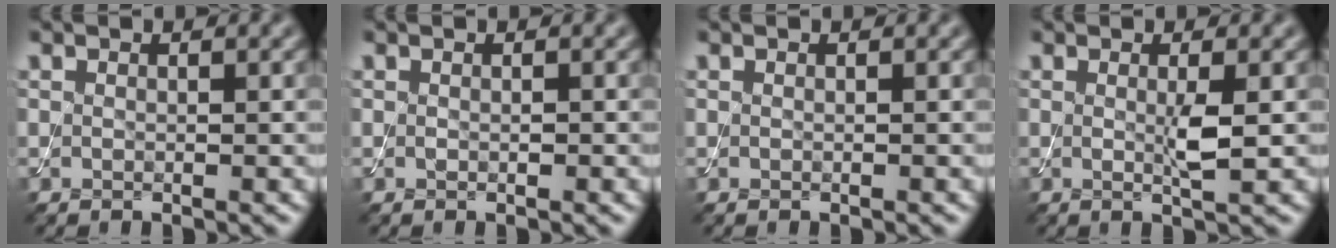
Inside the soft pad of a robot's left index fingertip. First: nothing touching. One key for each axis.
{"total": 0.5, "fx": -0.1, "fy": 0.3, "fz": 0.4, "tx": -0.007, "ty": -0.001, "tz": 0.000}
{"total": 0.0}
{"total": 2.1, "fx": 0.1, "fy": 0.2, "fz": 2.1, "tx": -0.040, "ty": -0.004, "tz": 0.000}